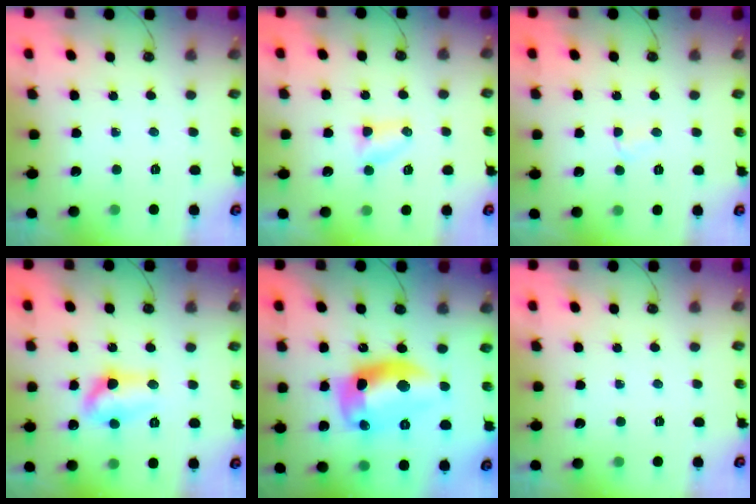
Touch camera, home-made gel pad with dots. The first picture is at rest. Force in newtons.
{"total": 3.2, "press": 3.1, "slide": 0.4}
{"total": 2.6, "press": 2.5, "slide": 0.5}
{"total": 10.6, "press": 10.6, "slide": 0.9}
{"total": 14.9, "press": 14.8, "slide": 0.9}
{"total": 0.0}